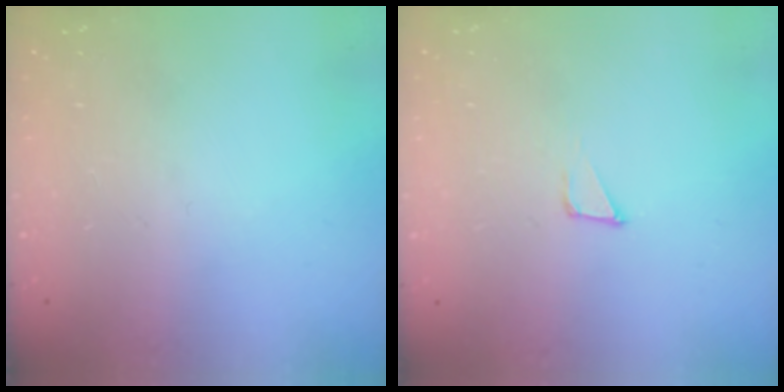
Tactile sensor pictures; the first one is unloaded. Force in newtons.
{"total": 1.2, "press": 1.2, "slide": 0.0}